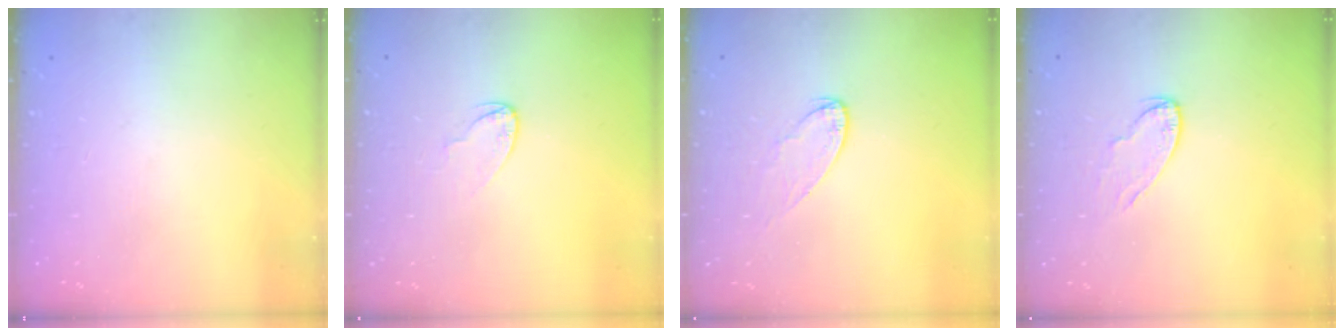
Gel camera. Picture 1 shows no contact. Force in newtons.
{"total": 3.4, "press": 3.4, "slide": 0.3}
{"total": 5.7, "press": 5.7, "slide": 0.4}
{"total": 6.7, "press": 6.7, "slide": 0.2}